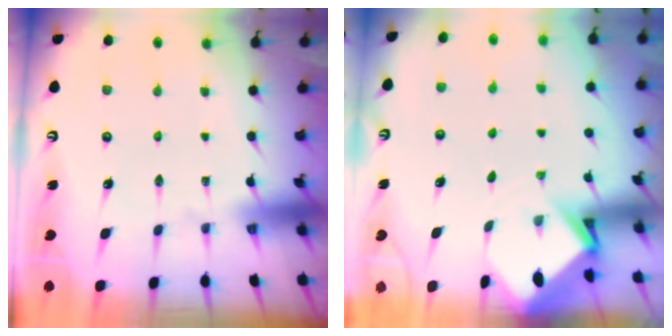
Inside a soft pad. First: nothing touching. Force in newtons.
{"total": 3.0, "press": 3.0, "slide": 0.2}